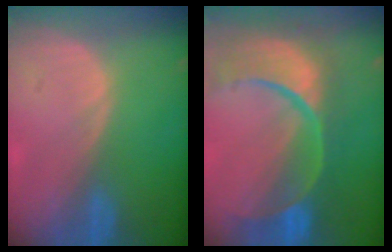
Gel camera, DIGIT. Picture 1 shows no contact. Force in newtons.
{"total": 13.8, "press": 10.9, "slide": 8.4}